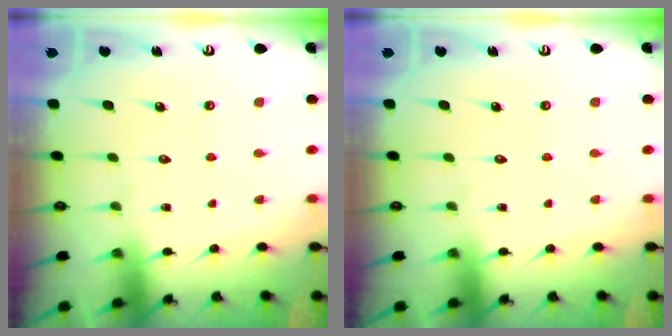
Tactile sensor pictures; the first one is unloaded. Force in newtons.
{"total": 0.0}